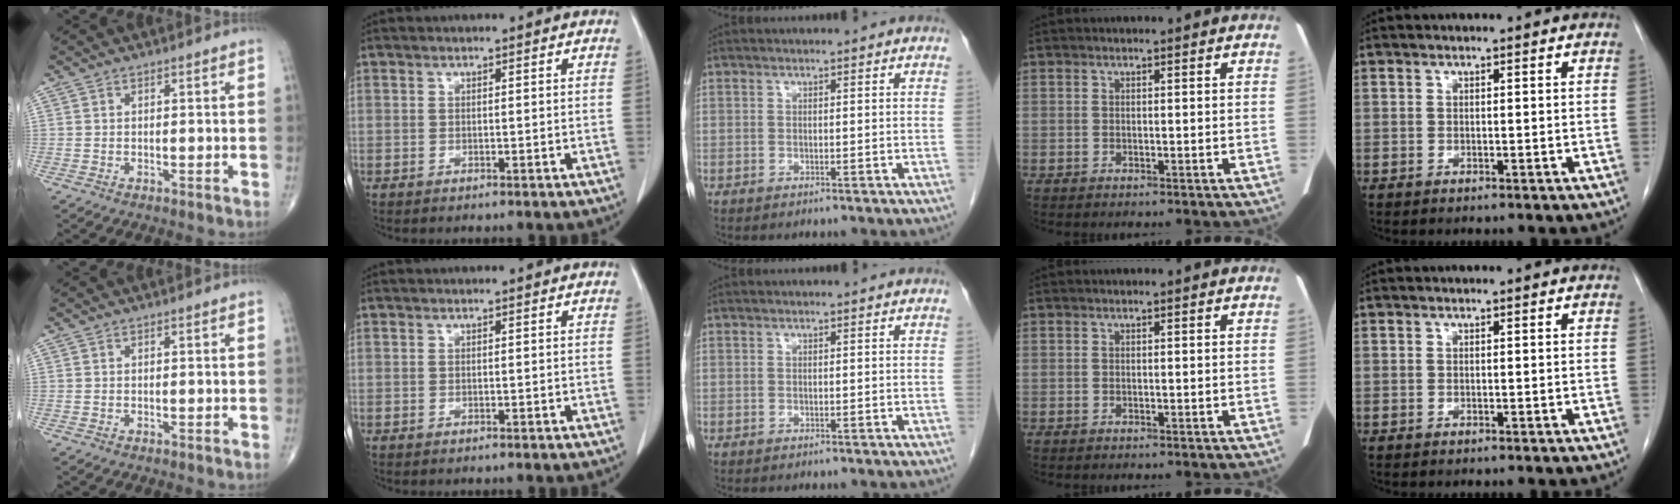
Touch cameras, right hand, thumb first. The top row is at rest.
{}